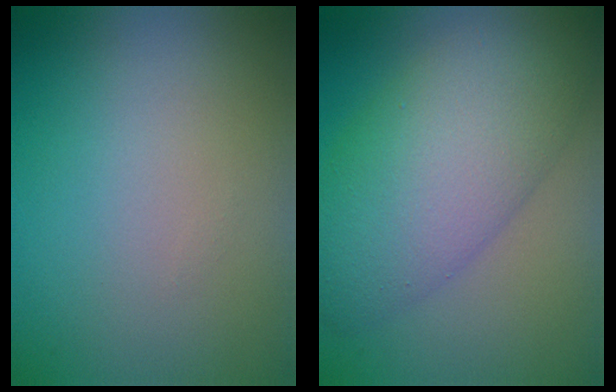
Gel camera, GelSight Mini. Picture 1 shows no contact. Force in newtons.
{"total": 9.1, "press": 9.1, "slide": 0.2}